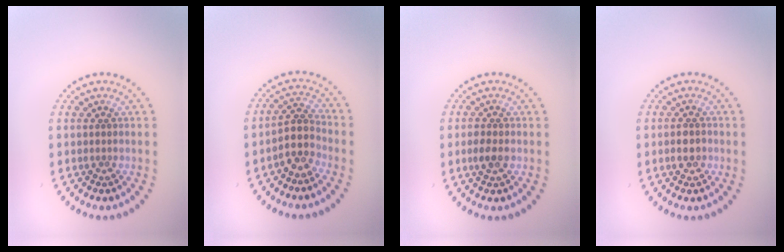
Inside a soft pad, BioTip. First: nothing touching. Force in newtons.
{"total": 2.8, "press": 2.3, "slide": 1.7}
{"total": 1.7, "press": 1.7, "slide": 0.1}
{"total": 1.5, "press": 1.5, "slide": 0.2}